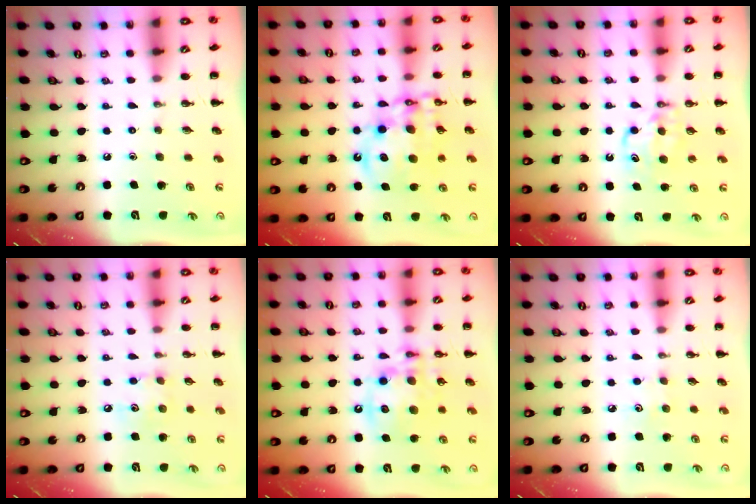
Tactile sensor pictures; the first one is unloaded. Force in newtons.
{"total": 15.1, "press": 14.6, "slide": 3.8}
{"total": 6.1, "press": 6.0, "slide": 0.6}
{"total": 5.7, "press": 5.6, "slide": 1.0}
{"total": 13.4, "press": 13.1, "slide": 2.9}
{"total": 3.5, "press": 3.4, "slide": 0.8}